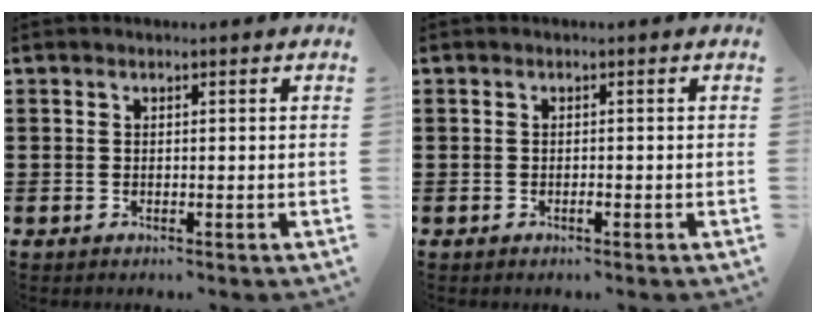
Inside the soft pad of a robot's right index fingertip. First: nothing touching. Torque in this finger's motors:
{"motor_torque": [0.00, 0.00, 0.01, 0.04]}